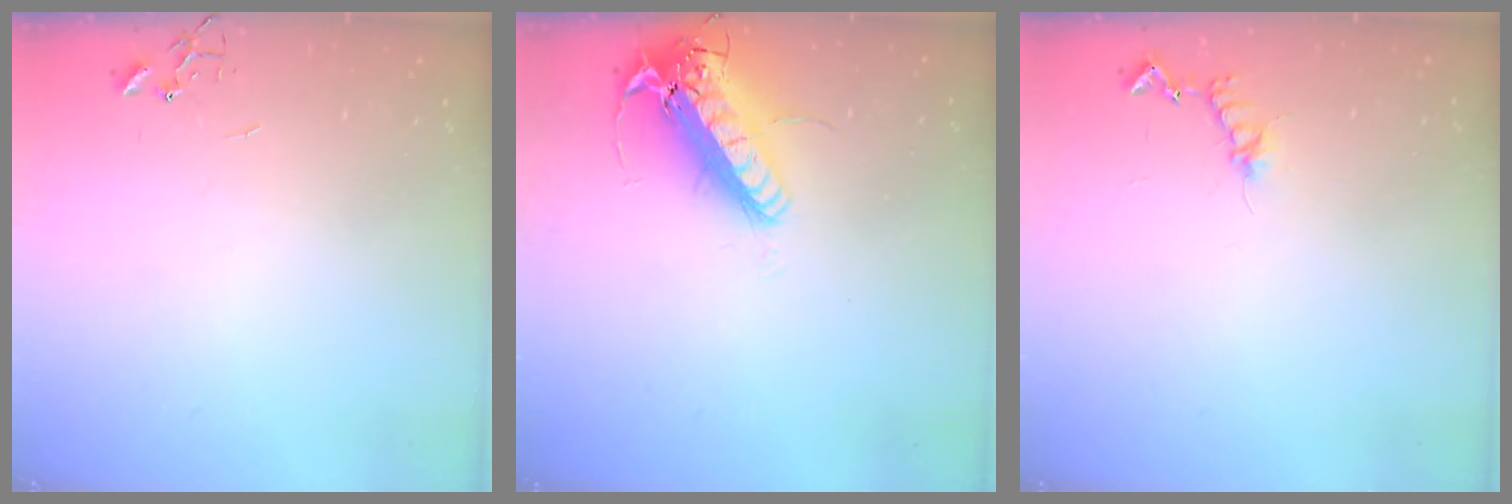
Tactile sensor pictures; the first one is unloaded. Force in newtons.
{"total": 21.1, "press": 20.8, "slide": 3.7}
{"total": 8.7, "press": 8.6, "slide": 0.7}